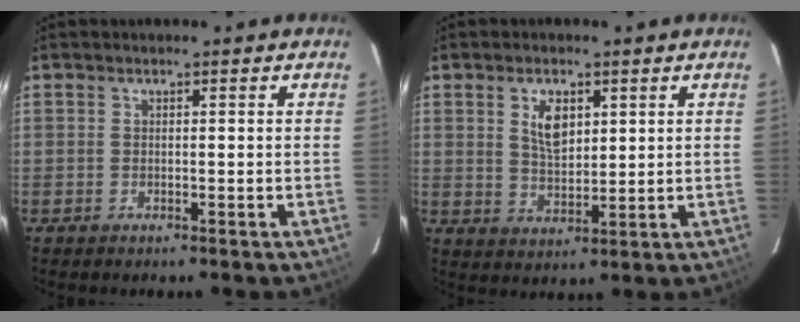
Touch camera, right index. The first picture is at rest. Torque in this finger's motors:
{"motor_torque": [0.18, 0.06, 0.20, 0.05]}